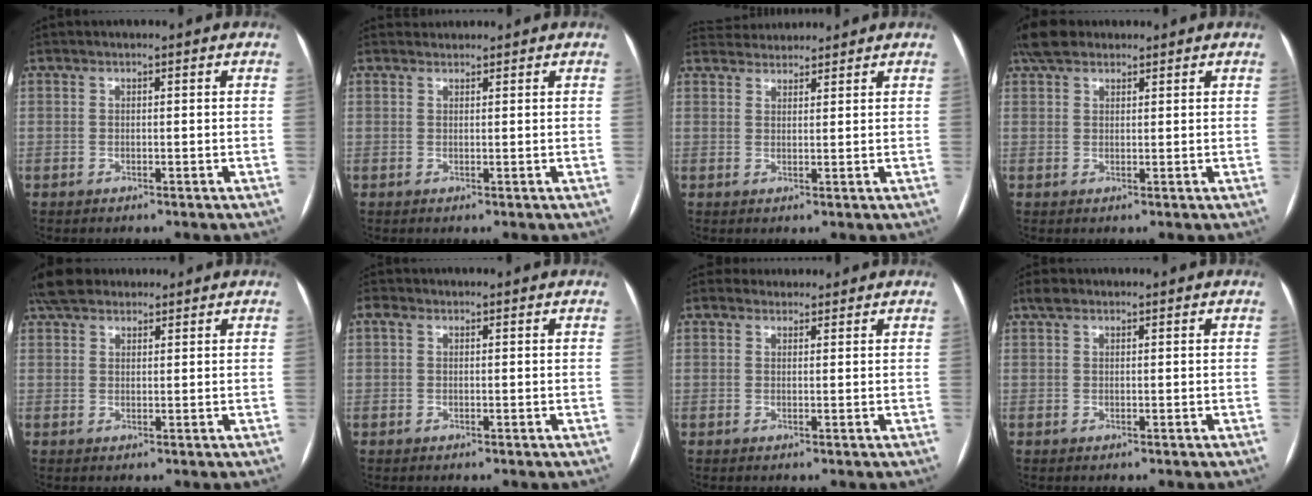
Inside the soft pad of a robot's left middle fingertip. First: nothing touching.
{"total": 1.1, "force": [1.0, 0.2, -0.4], "torque": [-0.004, 0.011, 0.020]}
{"total": 4.9, "force": [4.8, 1.0, 0.4], "torque": [-0.008, 0.032, 0.078]}
{"total": 4.7, "force": [3.7, 2.3, 1.9], "torque": [-0.043, 0.028, 0.071]}
{"total": 6.0, "force": [4.9, 2.7, 2.2], "torque": [-0.041, 0.031, 0.091]}
{"total": 1.0, "force": [0.4, 0.8, 0.6], "torque": [-0.015, 0.014, 0.006]}
{"total": 2.2, "force": [1.9, 1.2, -0.1], "torque": [0.008, 0.018, 0.026]}
{"total": 1.5, "force": [1.1, 0.7, 0.7], "torque": [-0.017, 0.016, 0.020]}